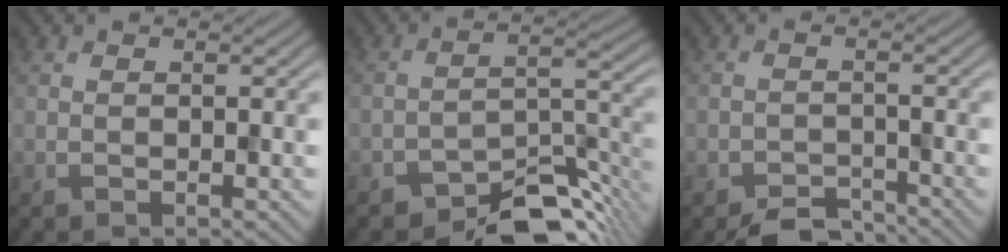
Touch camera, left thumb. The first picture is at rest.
{"total": 8.8, "force": [-7.0, 3.3, 4.3], "torque": [-0.043, 0.002, -0.127]}
{"total": 3.6, "force": [-3.3, 1.1, 1.1], "torque": [-0.017, -0.002, -0.059]}